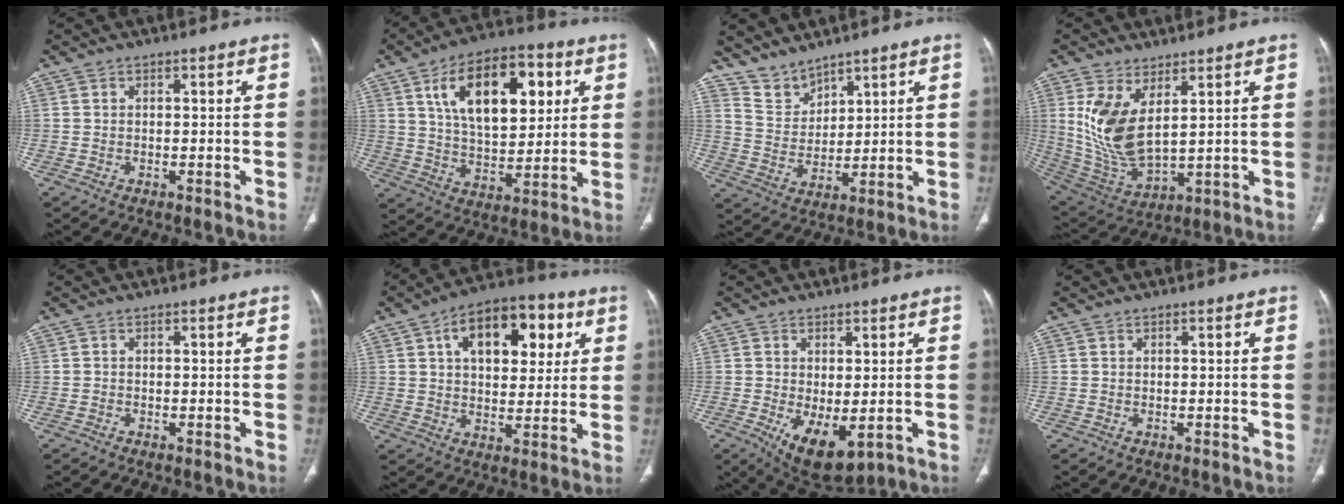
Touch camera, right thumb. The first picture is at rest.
{"total": 19.9, "force": [7.1, 10.5, 15.4], "torque": [-0.205, -0.016, 0.120]}
{"total": 6.2, "force": [5.7, 2.3, 0.8], "torque": [-0.004, -0.042, 0.132]}
{"total": 12.9, "force": [4.3, 6.1, 10.6], "torque": [-0.211, -0.032, 0.109]}
{"total": 0.0}
{"total": 16.9, "force": [6.1, 9.7, 12.4], "torque": [-0.141, 0.002, 0.092]}
{"total": 9.2, "force": [-2.4, 4.4, 7.6], "torque": [-0.114, -0.018, -0.018]}
{"total": 0.0}